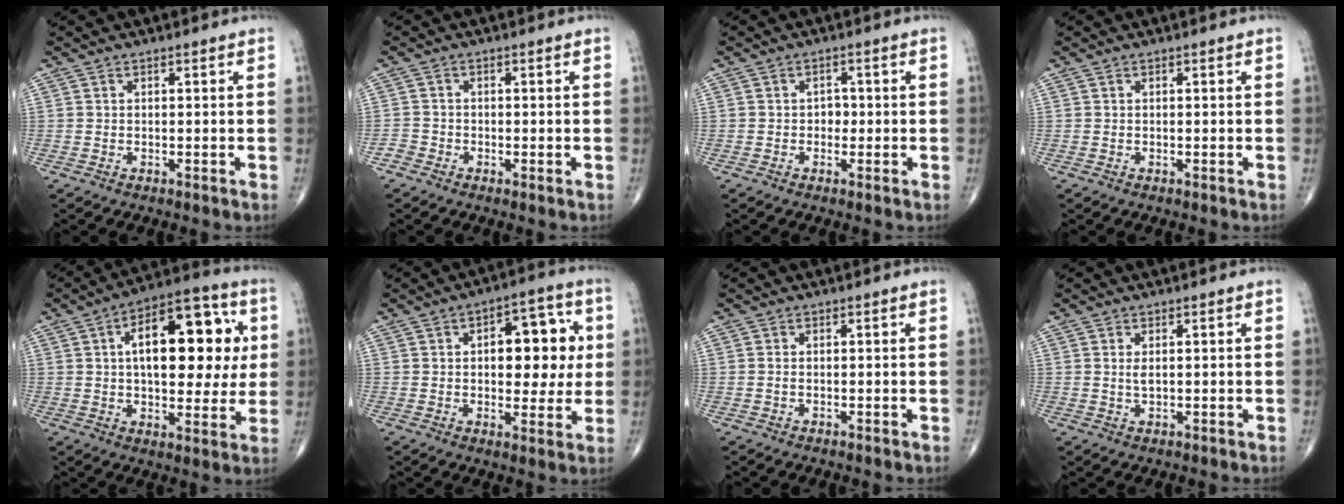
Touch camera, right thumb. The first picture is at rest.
{"total": 1.6, "force": [-1.1, 1.1, 0.3], "torque": [-0.001, 0.000, -0.029]}
{"total": 1.9, "force": [-0.3, 1.5, 1.0], "torque": [0.000, 0.006, -0.010]}
{"total": 0.0}
{"total": 20.8, "force": [4.1, 10.5, 17.5], "torque": [-0.216, 0.015, 0.051]}
{"total": 13.3, "force": [2.0, 7.2, 11.1], "torque": [-0.099, 0.013, 0.025]}
{"total": 0.6, "force": [-0.1, 0.3, 0.5], "torque": [-0.012, 0.000, -0.002]}
{"total": 1.6, "force": [0.4, 0.7, 1.4], "torque": [-0.026, -0.002, 0.009]}